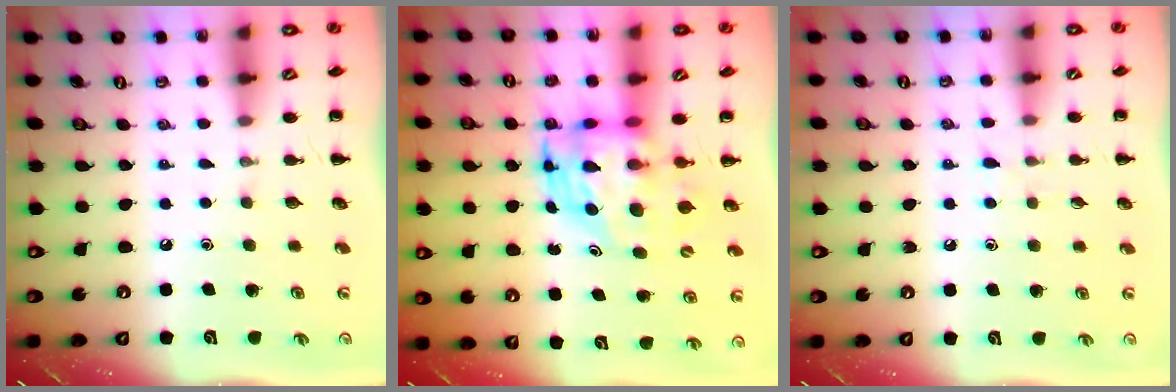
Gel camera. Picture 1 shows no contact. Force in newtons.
{"total": 8.5, "press": 8.4, "slide": 1.4}
{"total": 5.0, "press": 4.6, "slide": 2.0}